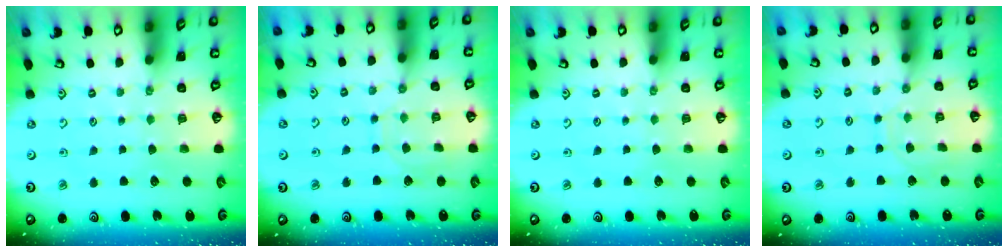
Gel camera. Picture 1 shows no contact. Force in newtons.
{"total": 6.3, "press": 6.3, "slide": 0.5}
{"total": 0.0}
{"total": 7.3, "press": 7.2, "slide": 0.6}